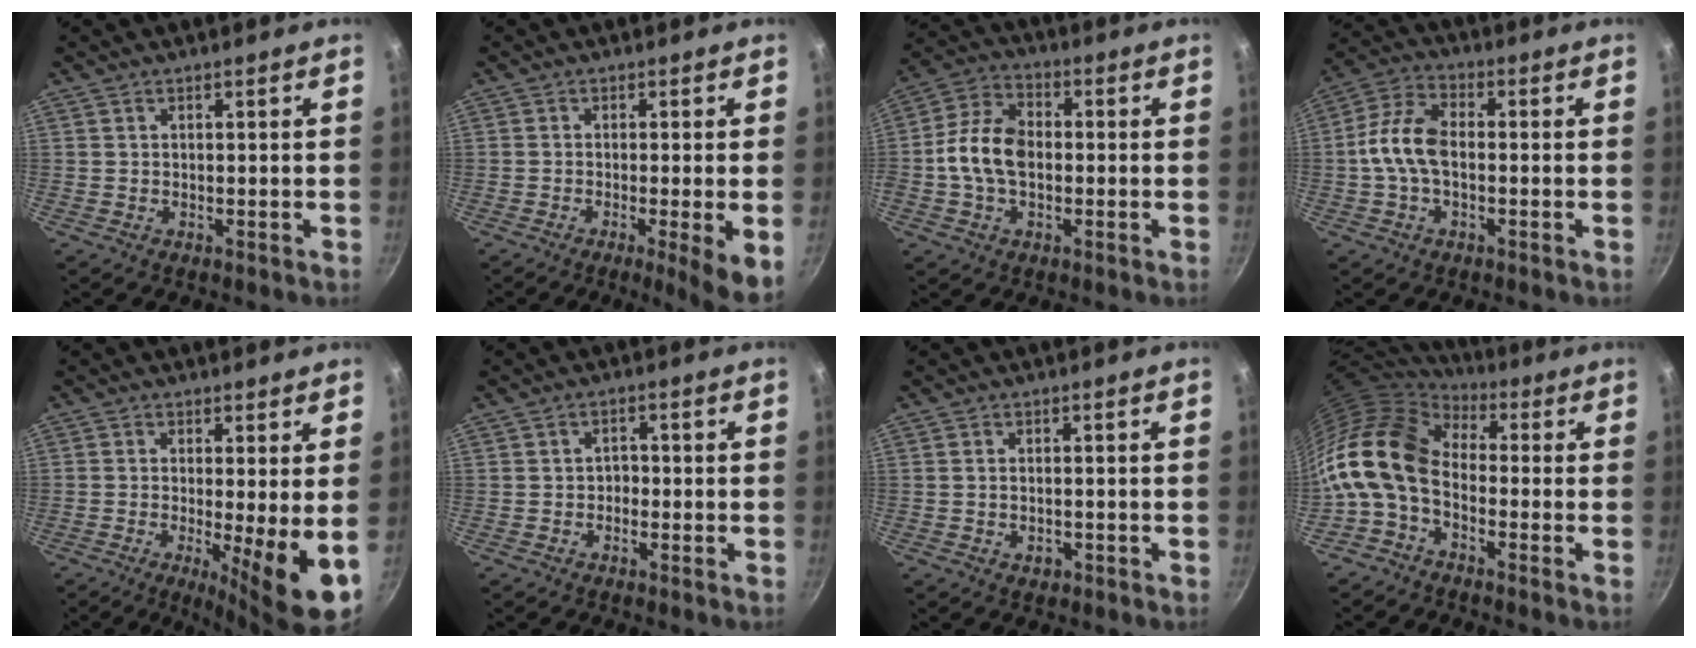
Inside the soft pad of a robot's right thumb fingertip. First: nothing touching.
{"total": 6.9, "force": [-1.9, 0.5, 6.6], "torque": [-0.096, -0.004, -0.027]}
{"total": 10.9, "force": [-0.8, 7.0, 8.2], "torque": [-0.148, 0.028, -0.029]}
{"total": 9.6, "force": [-0.7, 5.4, 7.9], "torque": [-0.152, 0.034, -0.028]}
{"total": 9.5, "force": [-1.4, 1.2, 9.3], "torque": [-0.141, -0.015, -0.018]}
{"total": 1.9, "force": [-0.7, 1.5, 0.9], "torque": [-0.001, 0.011, -0.013]}
{"total": 1.7, "force": [-0.7, 1.0, 1.1], "torque": [-0.019, 0.003, -0.011]}
{"total": 14.6, "force": [-1.4, 9.5, 11.0], "torque": [-0.206, 0.026, -0.048]}